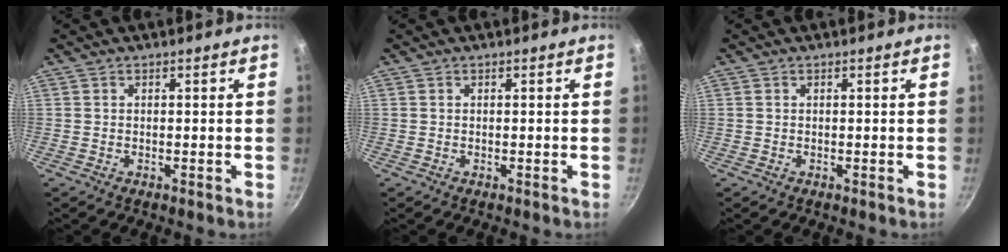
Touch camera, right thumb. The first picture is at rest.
{"total": 0.0}
{"total": 0.0}